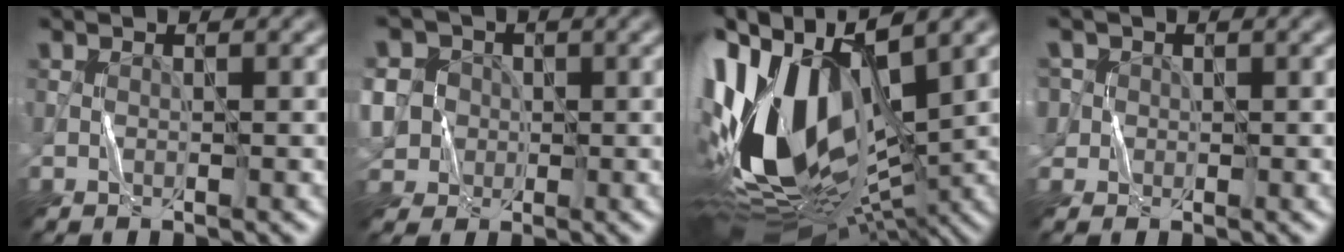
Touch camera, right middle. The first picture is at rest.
{"total": 7.8, "force": [-0.3, 7.2, 2.9], "torque": [-0.071, 0.027, -0.038]}
{"total": 17.0, "force": [0.8, 9.2, 14.2], "torque": [-0.303, 0.008, 0.018]}
{"total": 2.8, "force": [1.0, 2.5, 0.8], "torque": [-0.012, 0.012, 0.011]}